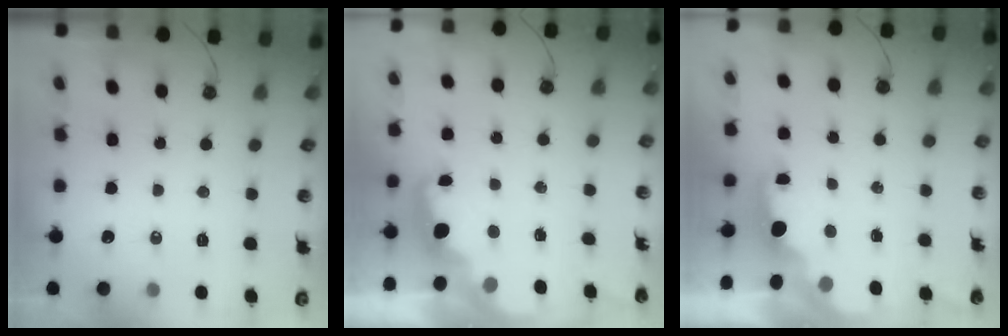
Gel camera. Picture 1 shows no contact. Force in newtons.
{"total": 2.8, "press": 2.7, "slide": 0.7}
{"total": 2.1, "press": 2.0, "slide": 0.8}